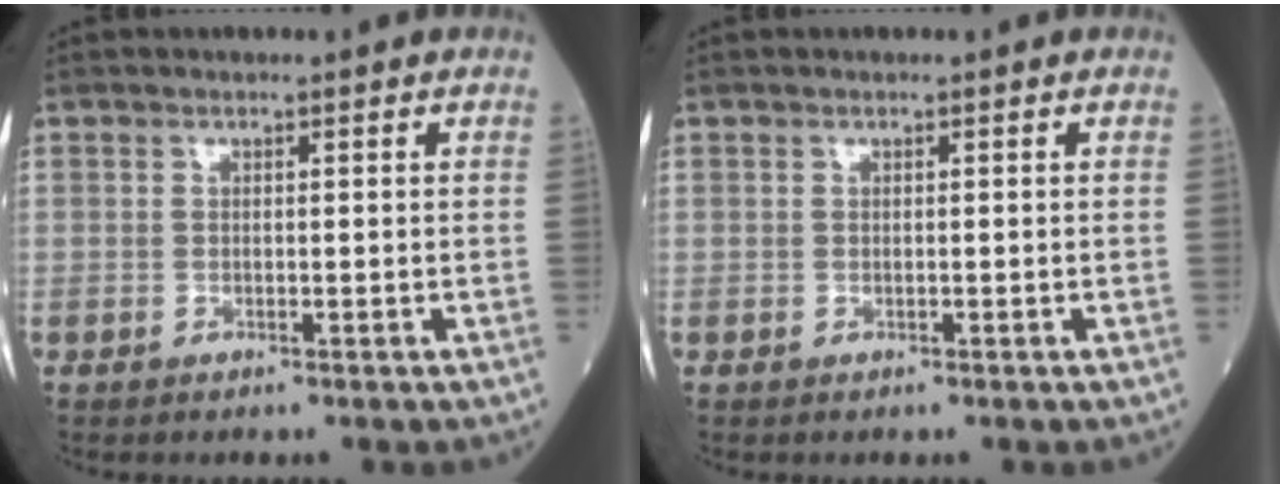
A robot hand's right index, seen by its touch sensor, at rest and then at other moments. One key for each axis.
{"total": 0.0}